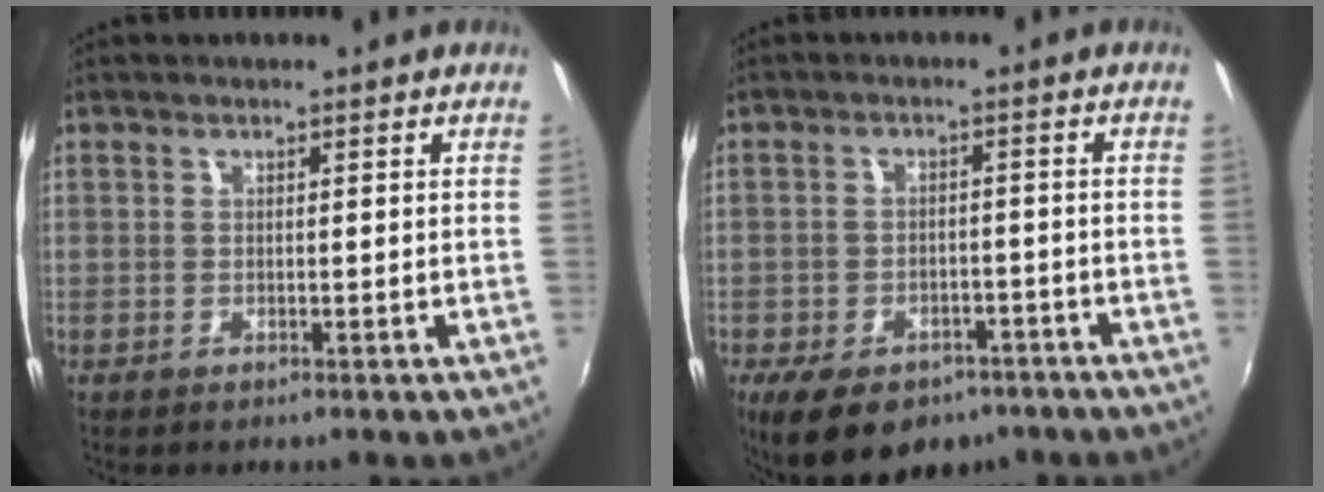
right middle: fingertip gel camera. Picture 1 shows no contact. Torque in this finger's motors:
{"motor_torque": [1.12, -1.02, 0.22, 0.05]}